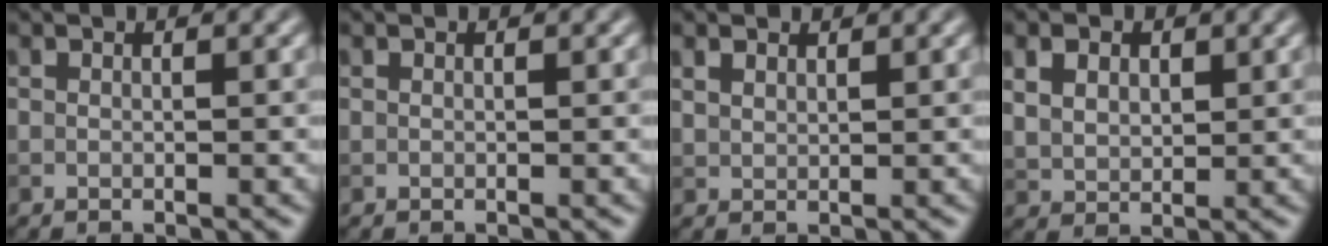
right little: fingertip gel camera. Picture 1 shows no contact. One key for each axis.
{"total": 0.0}
{"total": 1.5, "fx": 1.2, "fy": 0.8, "fz": 0.5, "tx": -0.015, "ty": 0.003, "tz": 0.026}
{"total": 3.3, "fx": 1.5, "fy": 2.3, "fz": 1.9, "tx": -0.040, "ty": 0.004, "tz": 0.022}